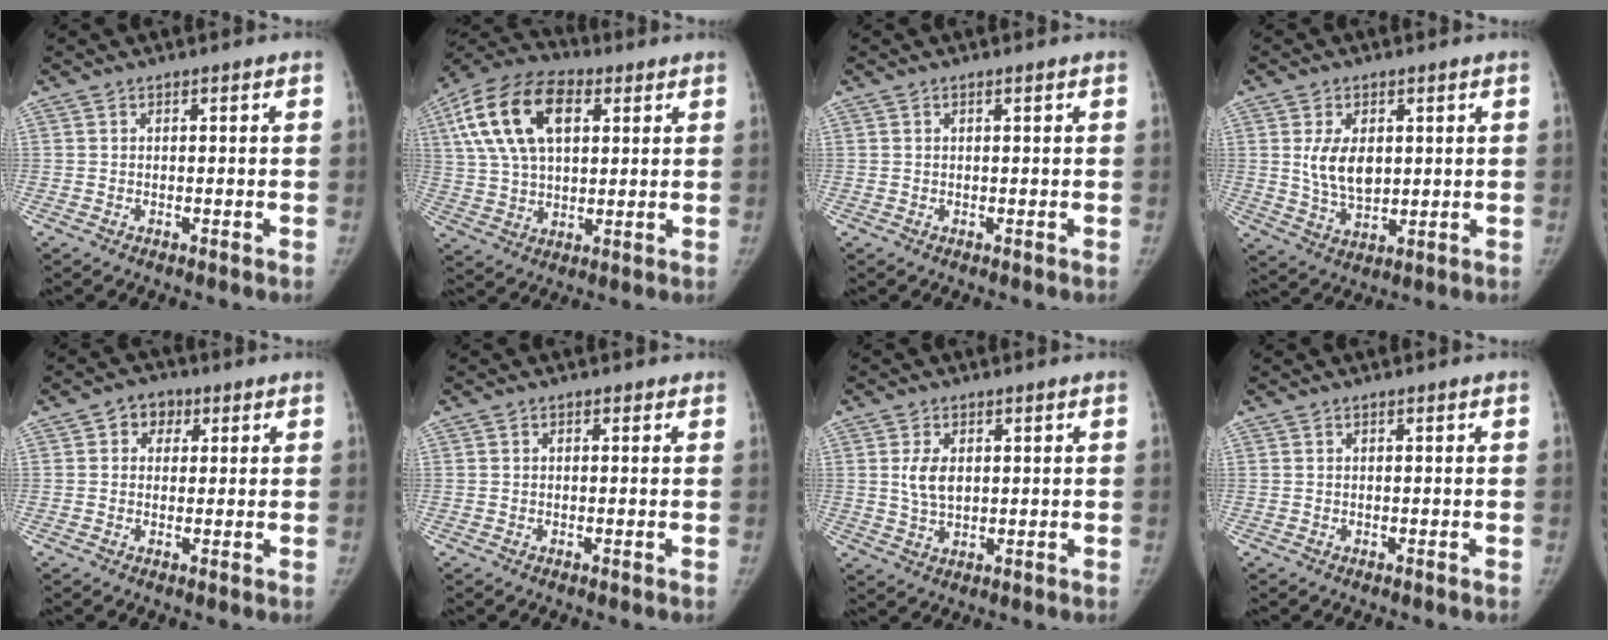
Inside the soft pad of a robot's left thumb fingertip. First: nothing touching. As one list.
[{"total": 18.6, "force": [6.3, 10.8, 13.7], "torque": [-0.252, 0.009, 0.108]}, {"total": 0.0}, {"total": 9.6, "force": [1.7, 6.0, 7.3], "torque": [-0.107, -0.022, 0.043]}, {"total": 4.4, "force": [1.6, 3.7, 1.9], "torque": [-0.002, 0.001, 0.018]}, {"total": 0.8, "force": [0.3, 0.7, 0.2], "torque": [0.005, 0.001, 0.002]}, {"total": 5.0, "force": [1.1, 3.2, 3.7], "torque": [-0.059, -0.011, 0.023]}, {"total": 0.0}]